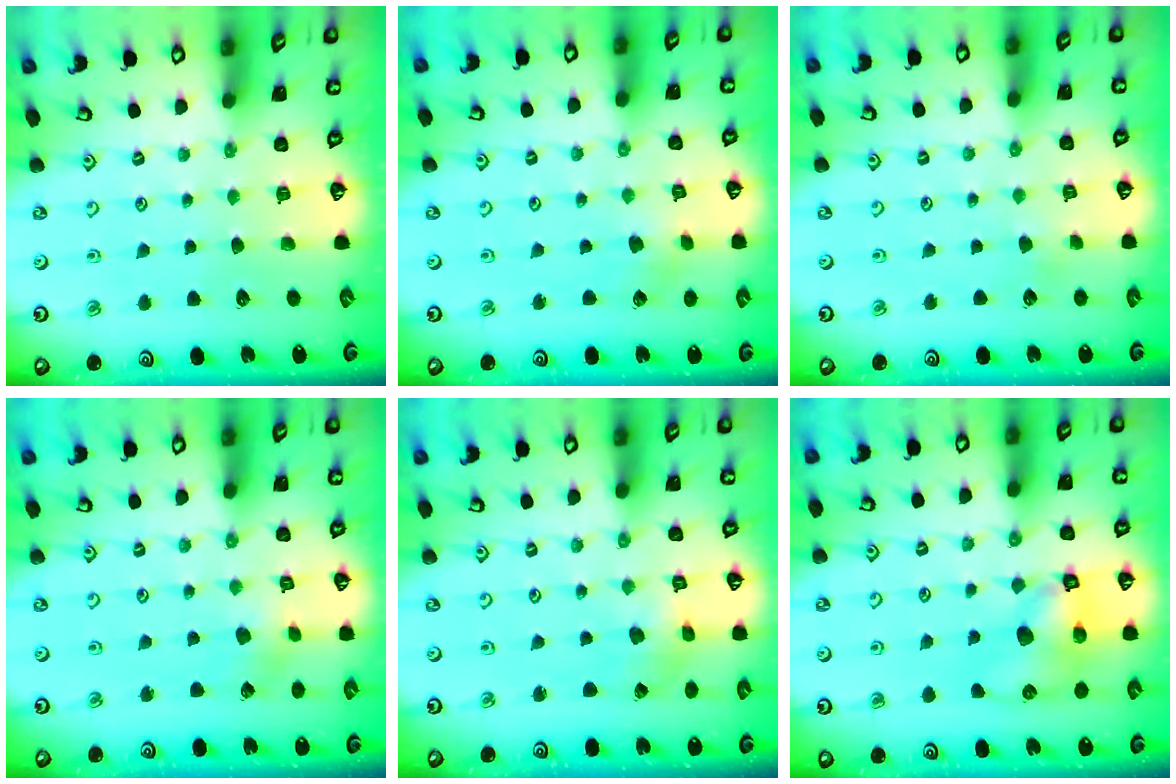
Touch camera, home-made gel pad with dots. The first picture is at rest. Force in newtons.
{"total": 2.5, "press": 2.5, "slide": 0.4}
{"total": 1.7, "press": 1.7, "slide": 0.1}
{"total": 2.5, "press": 2.3, "slide": 0.8}
{"total": 1.4, "press": 1.4, "slide": 0.2}
{"total": 10.9, "press": 10.7, "slide": 1.5}